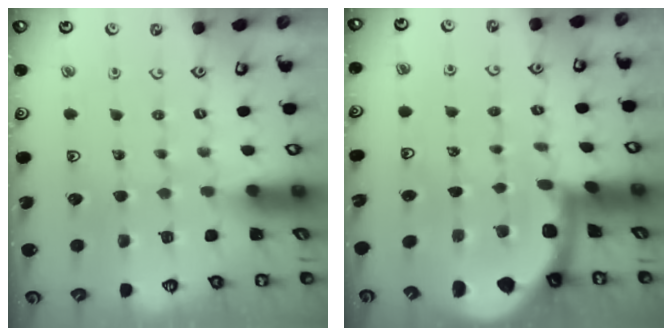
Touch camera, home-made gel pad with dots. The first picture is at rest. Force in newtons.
{"total": 2.5, "press": 2.4, "slide": 0.5}